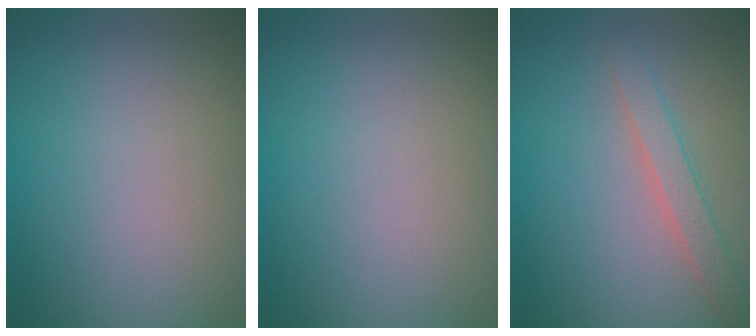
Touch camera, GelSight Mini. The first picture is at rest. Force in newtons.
{"total": 0.0}
{"total": 2.1, "press": 2.1, "slide": 0.0}